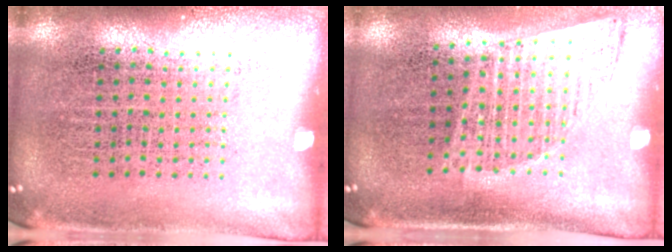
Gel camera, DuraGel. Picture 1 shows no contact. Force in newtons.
{"total": 1.0, "press": 1.0, "slide": 0.4}